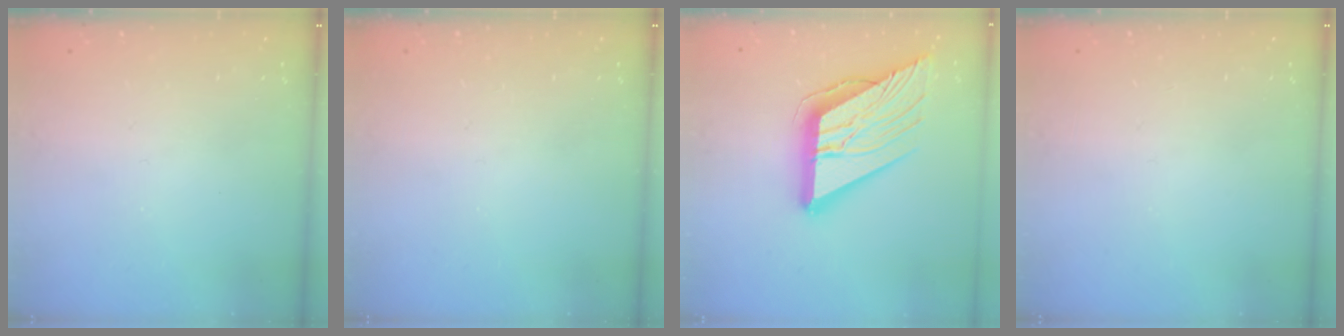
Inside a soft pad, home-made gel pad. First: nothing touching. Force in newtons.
{"total": 0.0}
{"total": 24.5, "press": 24.3, "slide": 3.0}
{"total": 0.0}